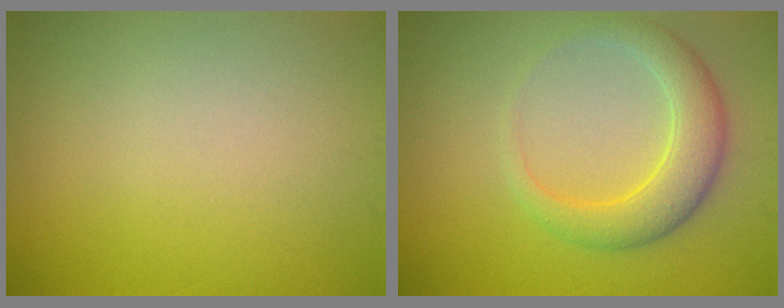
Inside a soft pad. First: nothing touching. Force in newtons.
{"total": 4.2, "press": 4.2, "slide": 0.2}